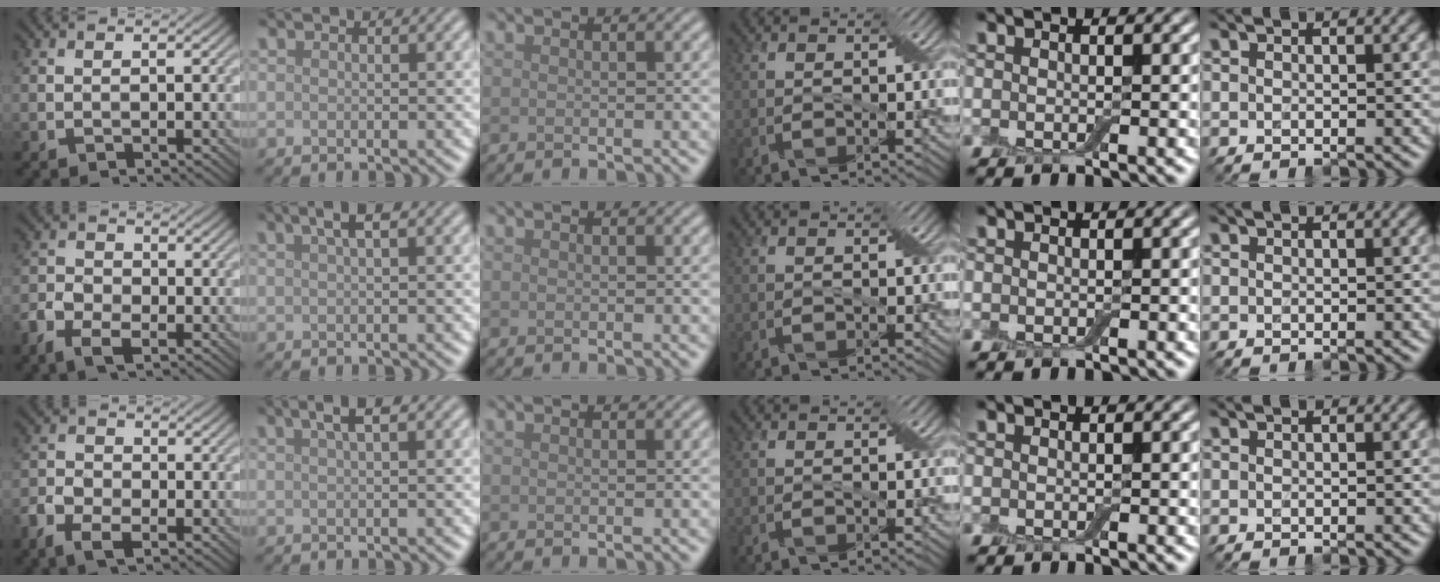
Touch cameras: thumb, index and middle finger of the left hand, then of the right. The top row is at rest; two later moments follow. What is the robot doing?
{"motion": "squeeze", "object": "air blower"}